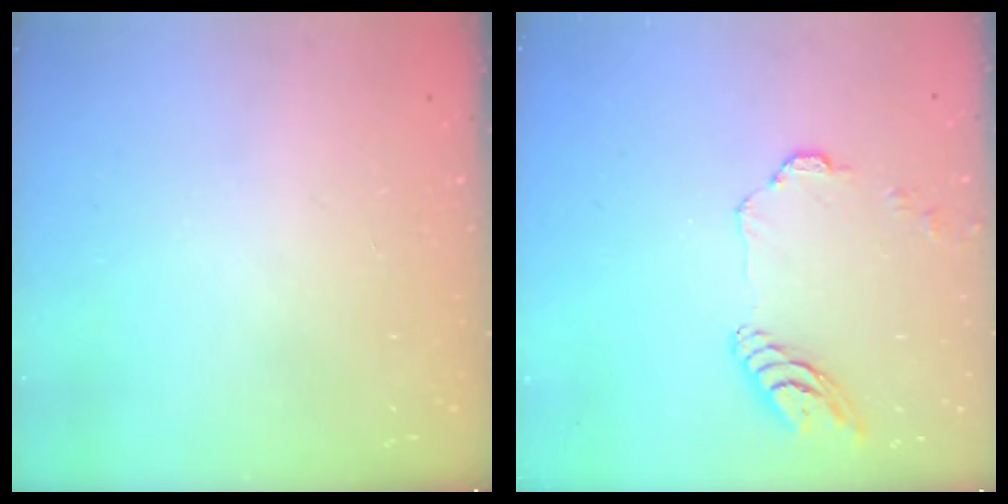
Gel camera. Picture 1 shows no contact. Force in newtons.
{"total": 10.8, "press": 10.7, "slide": 1.0}